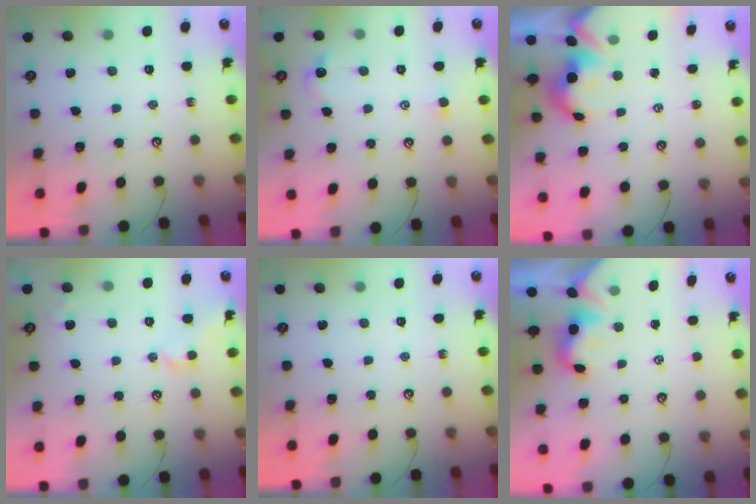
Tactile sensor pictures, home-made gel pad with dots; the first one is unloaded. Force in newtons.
{"total": 1.4, "press": 1.3, "slide": 0.6}
{"total": 2.4, "press": 2.4, "slide": 0.1}
{"total": 1.9, "press": 1.8, "slide": 0.7}
{"total": 0.0}
{"total": 2.0, "press": 2.0, "slide": 0.4}